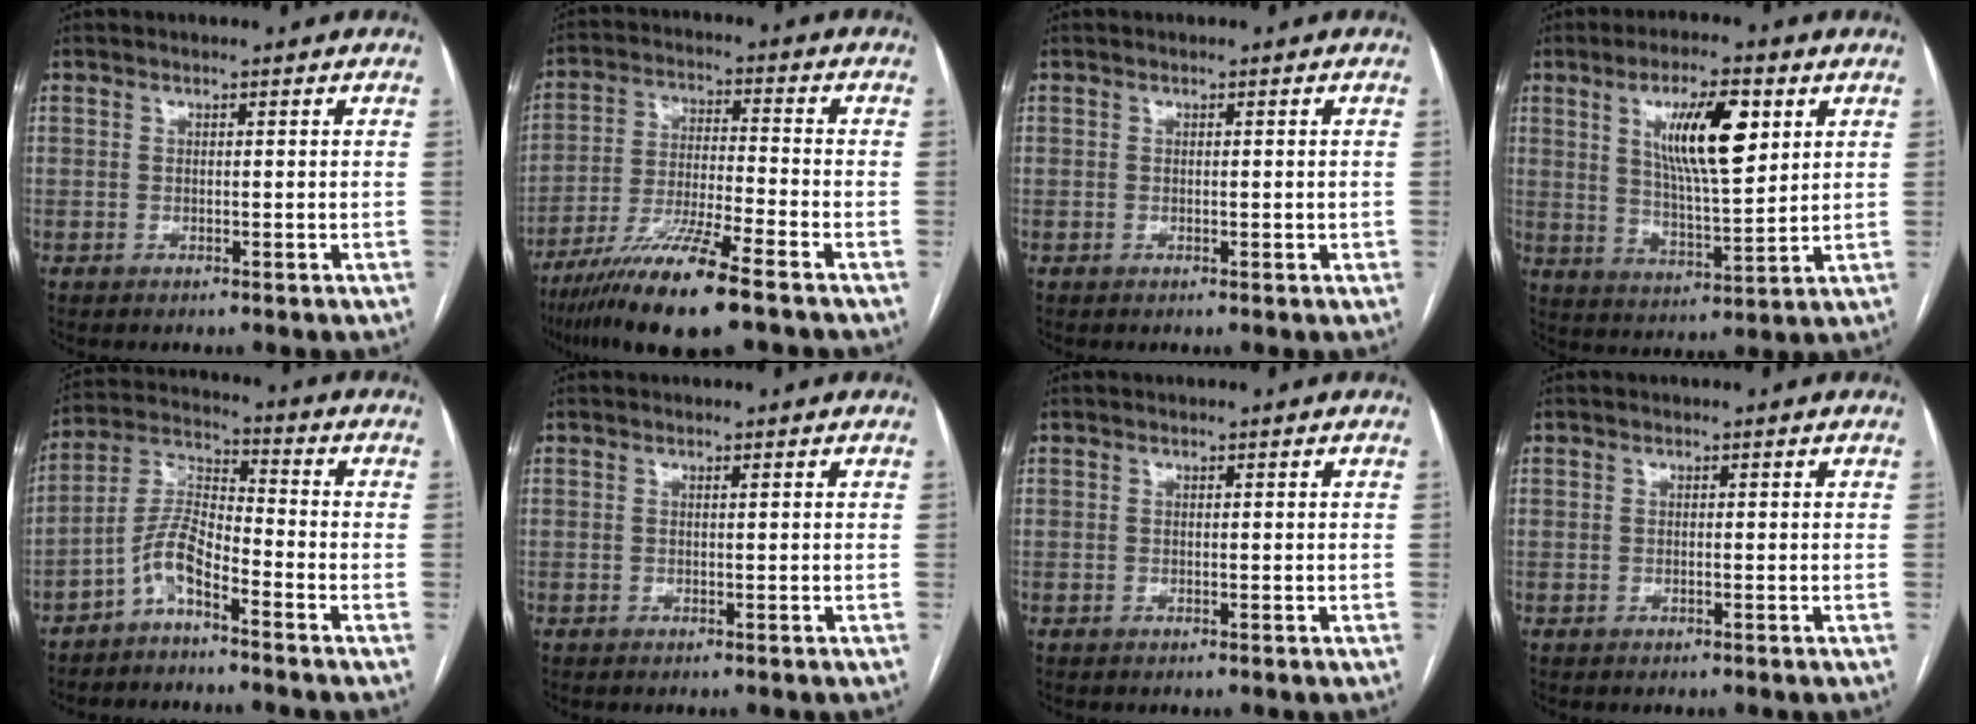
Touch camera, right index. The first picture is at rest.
{"total": 13.3, "force": [-9.0, 0.5, 9.9], "torque": [-0.190, -0.036, -0.161]}
{"total": 0.6, "force": [0.0, 0.3, 0.5], "torque": [-0.007, 0.002, 0.002]}
{"total": 12.2, "force": [4.6, 2.7, 11.0], "torque": [-0.196, 0.003, 0.083]}
{"total": 6.6, "force": [-4.4, 1.4, 4.8], "torque": [-0.112, 0.010, -0.091]}
{"total": 0.0}
{"total": 0.0}
{"total": 0.0}